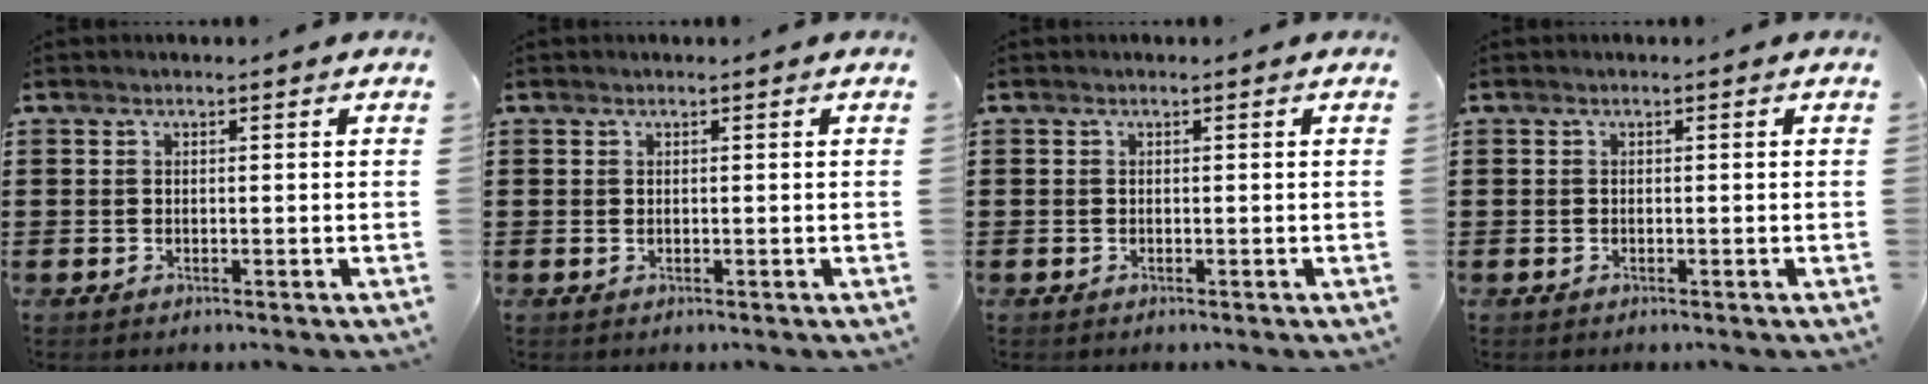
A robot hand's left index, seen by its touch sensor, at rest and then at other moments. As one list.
[{"total": 0.0}, {"total": 0.0}, {"total": 0.0}]